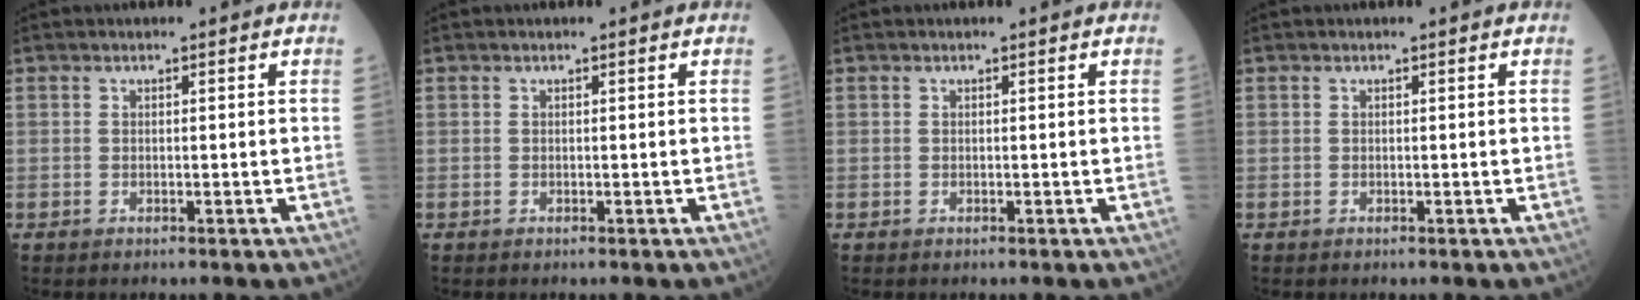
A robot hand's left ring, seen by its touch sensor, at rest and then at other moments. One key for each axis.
{"total": 0.0}
{"total": 0.0}
{"total": 0.0}